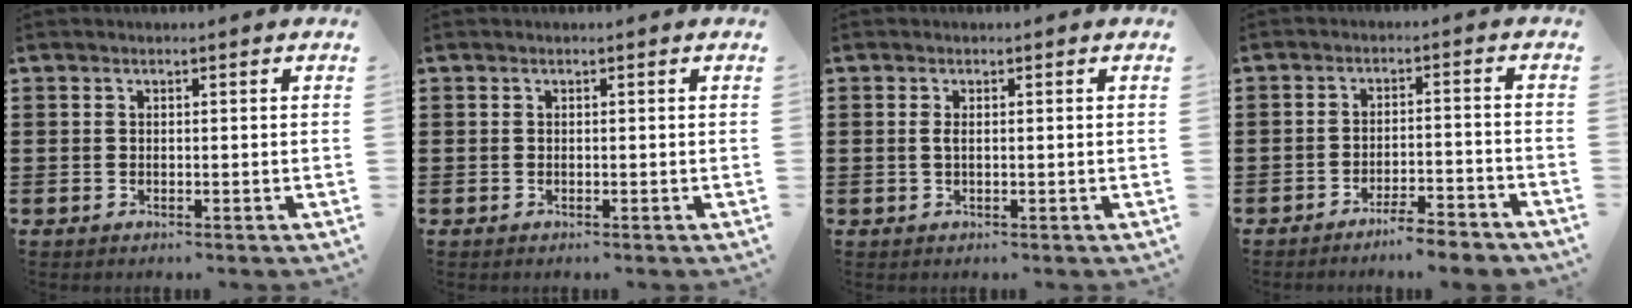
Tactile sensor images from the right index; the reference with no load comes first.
{"total": 0.0}
{"total": 1.2, "force": [0.0, 0.4, 1.1], "torque": [-0.030, -0.001, -0.003]}
{"total": 4.2, "force": [-4.0, -0.2, 1.3], "torque": [-0.023, -0.002, -0.079]}